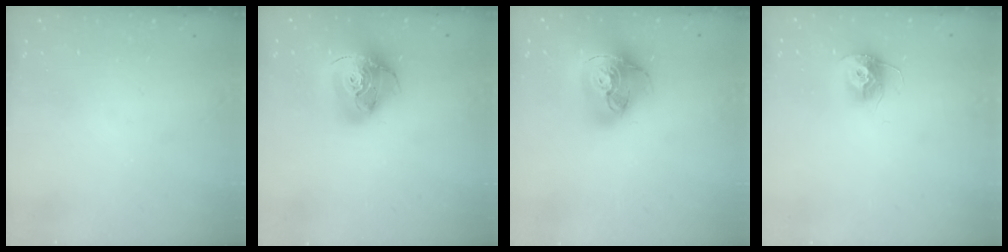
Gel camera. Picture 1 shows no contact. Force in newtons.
{"total": 18.4, "press": 18.3, "slide": 2.1}
{"total": 20.6, "press": 20.5, "slide": 2.1}
{"total": 10.4, "press": 10.4, "slide": 0.5}